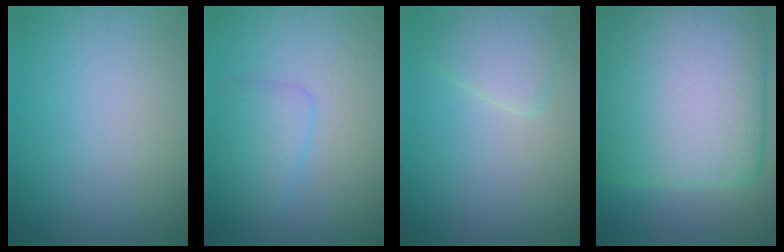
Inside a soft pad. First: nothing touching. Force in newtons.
{"total": 2.5, "press": 2.5, "slide": 0.2}
{"total": 2.5, "press": 2.5, "slide": 0.2}
{"total": 22.3, "press": 22.3, "slide": 0.8}